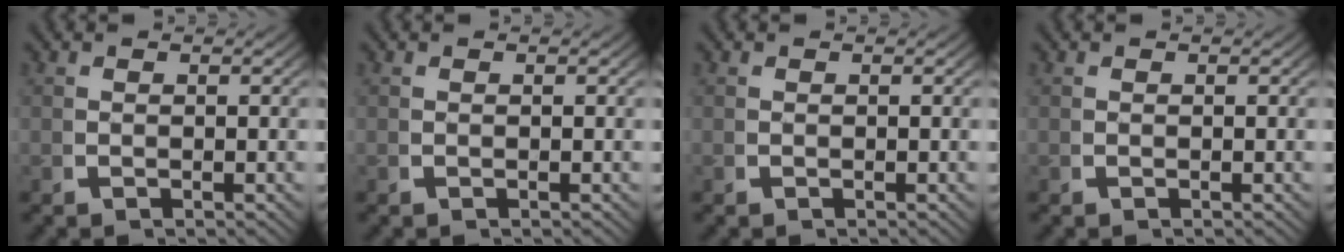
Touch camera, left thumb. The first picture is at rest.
{"total": 0.0}
{"total": 0.0}
{"total": 0.0}